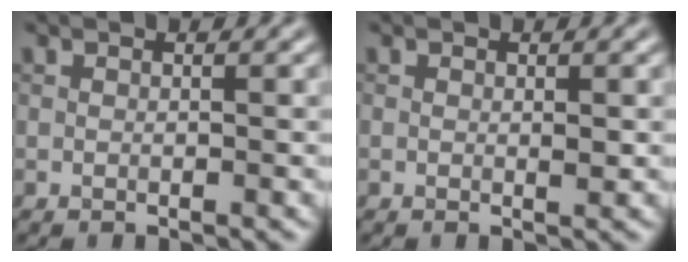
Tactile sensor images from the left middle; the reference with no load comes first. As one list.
[{"total": 0.7, "force": [0.0, 0.4, 0.6], "torque": [-0.007, -0.002, 0.000]}]